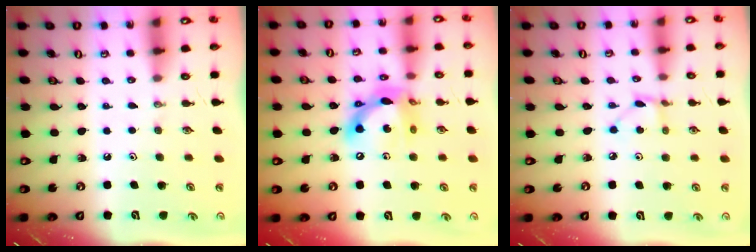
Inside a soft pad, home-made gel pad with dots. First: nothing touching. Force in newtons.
{"total": 13.8, "press": 13.8, "slide": 0.8}
{"total": 2.9, "press": 2.9, "slide": 0.3}